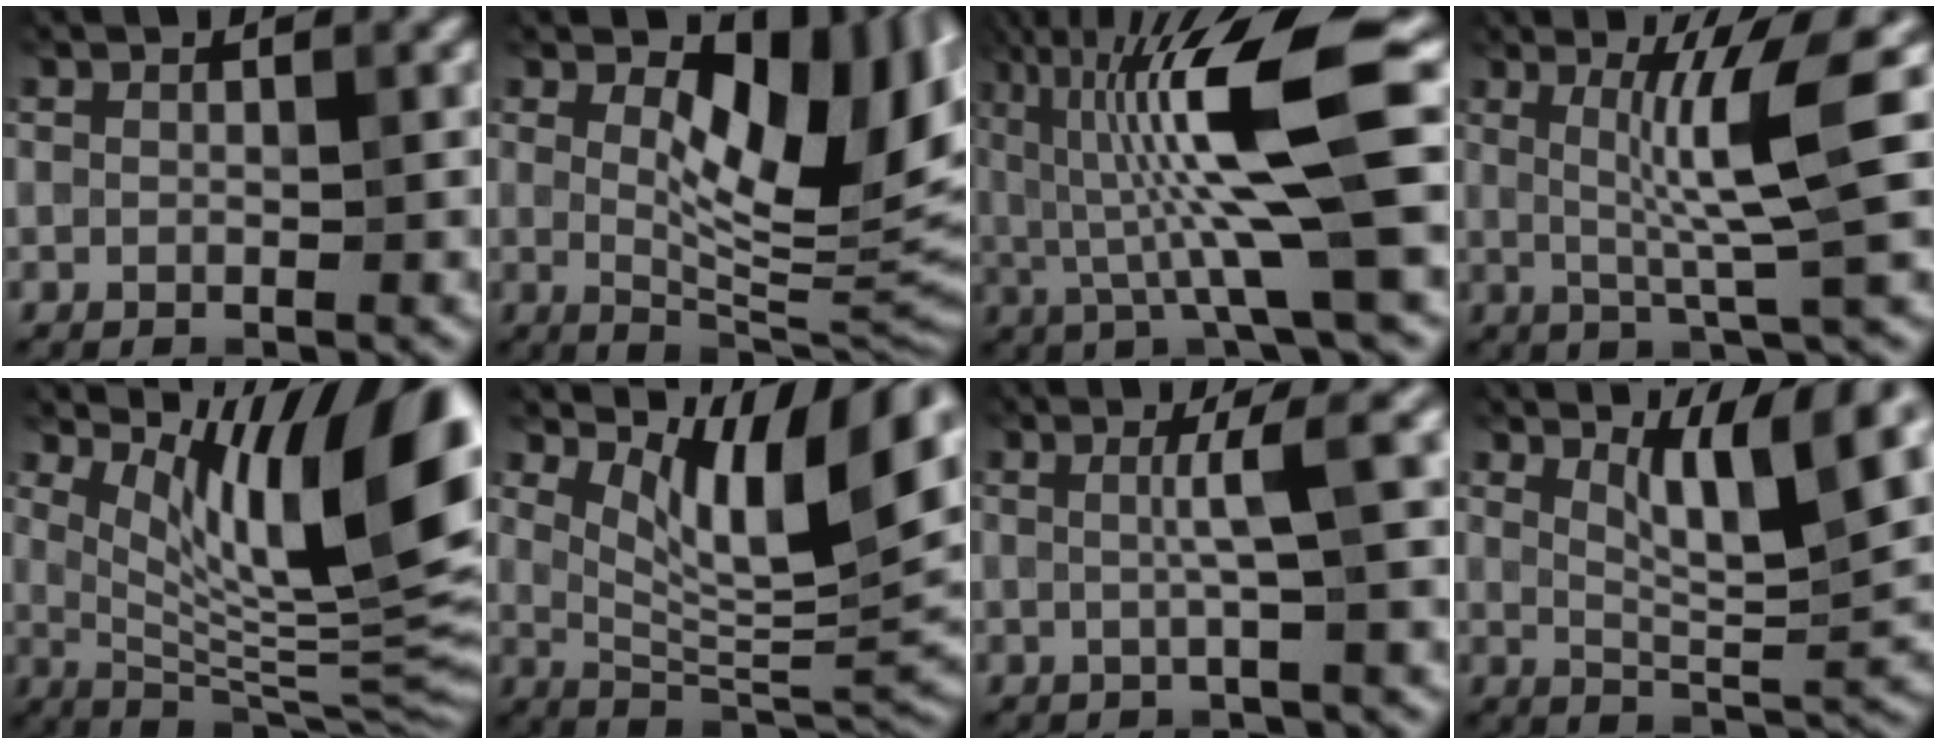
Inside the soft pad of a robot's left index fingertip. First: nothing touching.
{"total": 11.3, "force": [3.2, 5.2, 9.6], "torque": [-0.135, -0.006, 0.058]}
{"total": 11.2, "force": [1.6, 1.5, 10.9], "torque": [-0.194, 0.006, 0.034]}
{"total": 5.7, "force": [1.2, 0.0, 5.6], "torque": [-0.108, 0.002, 0.024]}
{"total": 13.0, "force": [5.7, 3.4, 11.2], "torque": [-0.160, -0.003, 0.106]}
{"total": 10.0, "force": [4.9, 3.7, 7.9], "torque": [-0.121, -0.006, 0.088]}
{"total": 3.1, "force": [0.4, 0.1, 3.1], "torque": [-0.054, 0.012, 0.003]}
{"total": 6.7, "force": [3.4, 1.3, 5.6], "torque": [-0.095, -0.003, 0.057]}